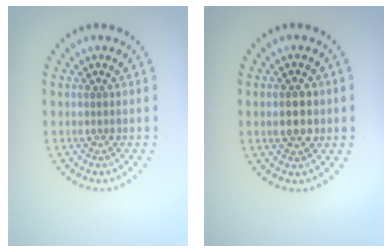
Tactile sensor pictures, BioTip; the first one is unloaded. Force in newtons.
{"total": 2.9, "press": 2.9, "slide": 0.2}